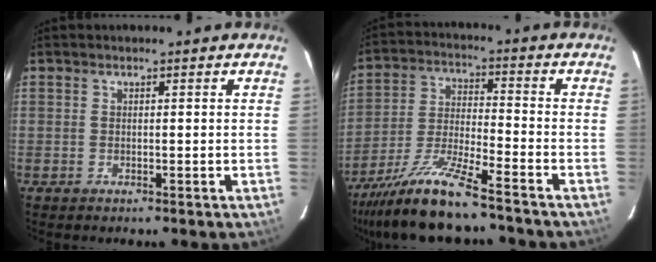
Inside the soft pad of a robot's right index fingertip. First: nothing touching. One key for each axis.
{"total": 11.7, "fx": -9.9, "fy": 0.4, "fz": 6.3, "tx": -0.136, "ty": -0.006, "tz": -0.186}